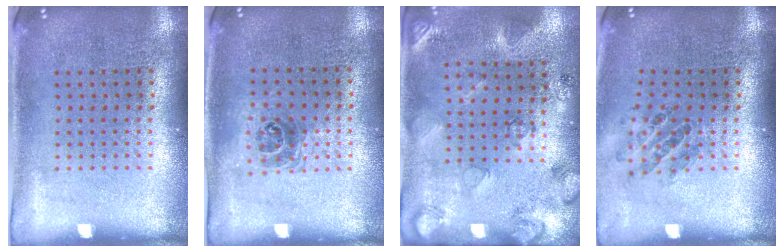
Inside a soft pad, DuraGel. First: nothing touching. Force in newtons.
{"total": 1.0, "press": 1.0, "slide": 0.4}
{"total": 2.3, "press": 1.8, "slide": 1.4}
{"total": 0.9, "press": 0.9, "slide": 0.0}